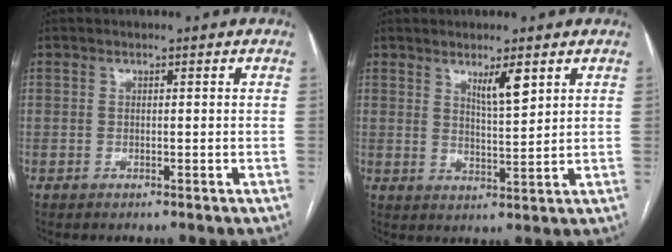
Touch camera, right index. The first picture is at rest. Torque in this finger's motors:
{"motor_torque": [0.45, 0.49, 0.07, 0.03]}